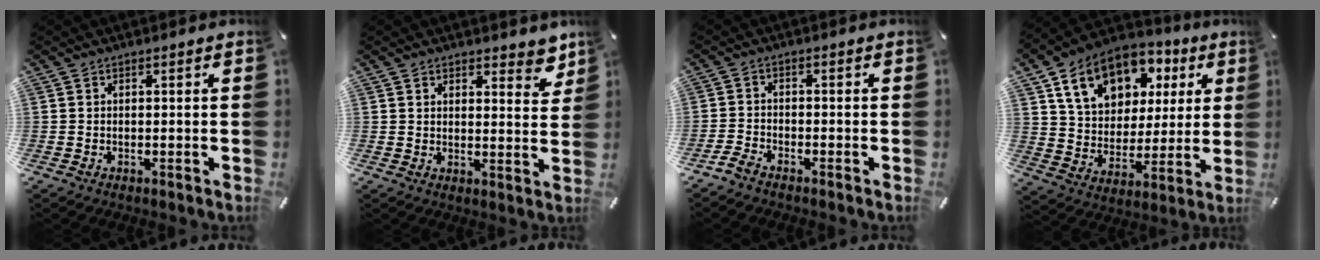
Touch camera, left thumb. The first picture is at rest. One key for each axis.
{"total": 4.8, "fx": 3.6, "fy": 2.6, "fz": 1.7, "tx": -0.003, "ty": -0.023, "tz": 0.058}
{"total": 2.7, "fx": -2.6, "fy": 0.6, "fz": 0.7, "tx": -0.026, "ty": 0.008, "tz": -0.054}
{"total": 14.9, "fx": 7.3, "fy": 11.2, "fz": 6.4, "tx": -0.128, "ty": -0.021, "tz": 0.141}